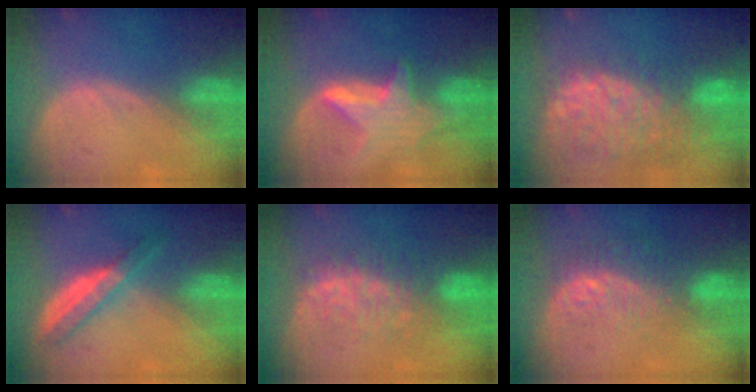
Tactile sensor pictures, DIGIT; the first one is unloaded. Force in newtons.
{"total": 6.5, "press": 6.4, "slide": 1.4}
{"total": 12.5, "press": 11.0, "slide": 5.9}
{"total": 6.0, "press": 5.2, "slide": 3.0}
{"total": 7.8, "press": 7.7, "slide": 1.3}
{"total": 9.9, "press": 8.2, "slide": 5.5}